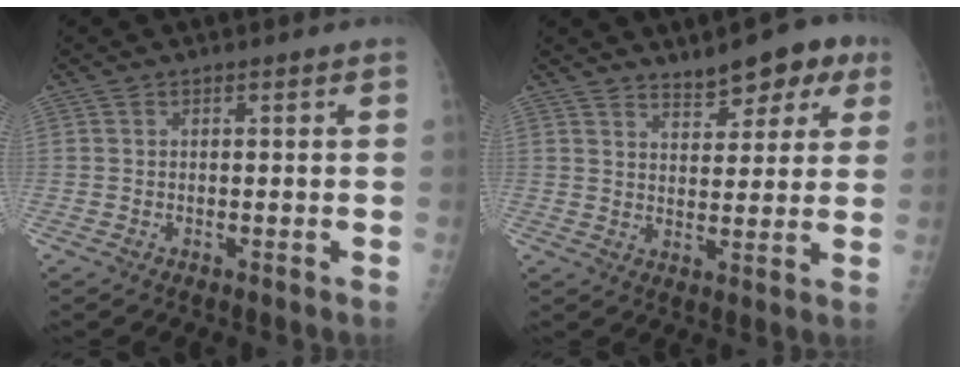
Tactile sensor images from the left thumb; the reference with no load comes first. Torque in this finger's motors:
{"motor_torque": [0.00, 0.13, 0.09, -0.23, 0.02]}